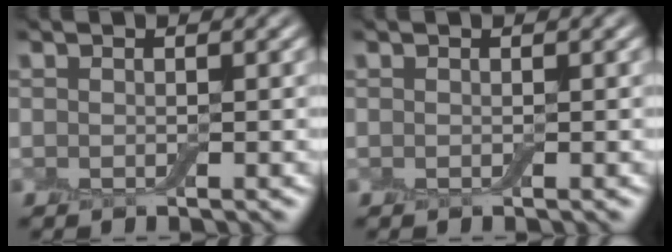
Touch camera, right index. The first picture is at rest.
{"total": 0.0}